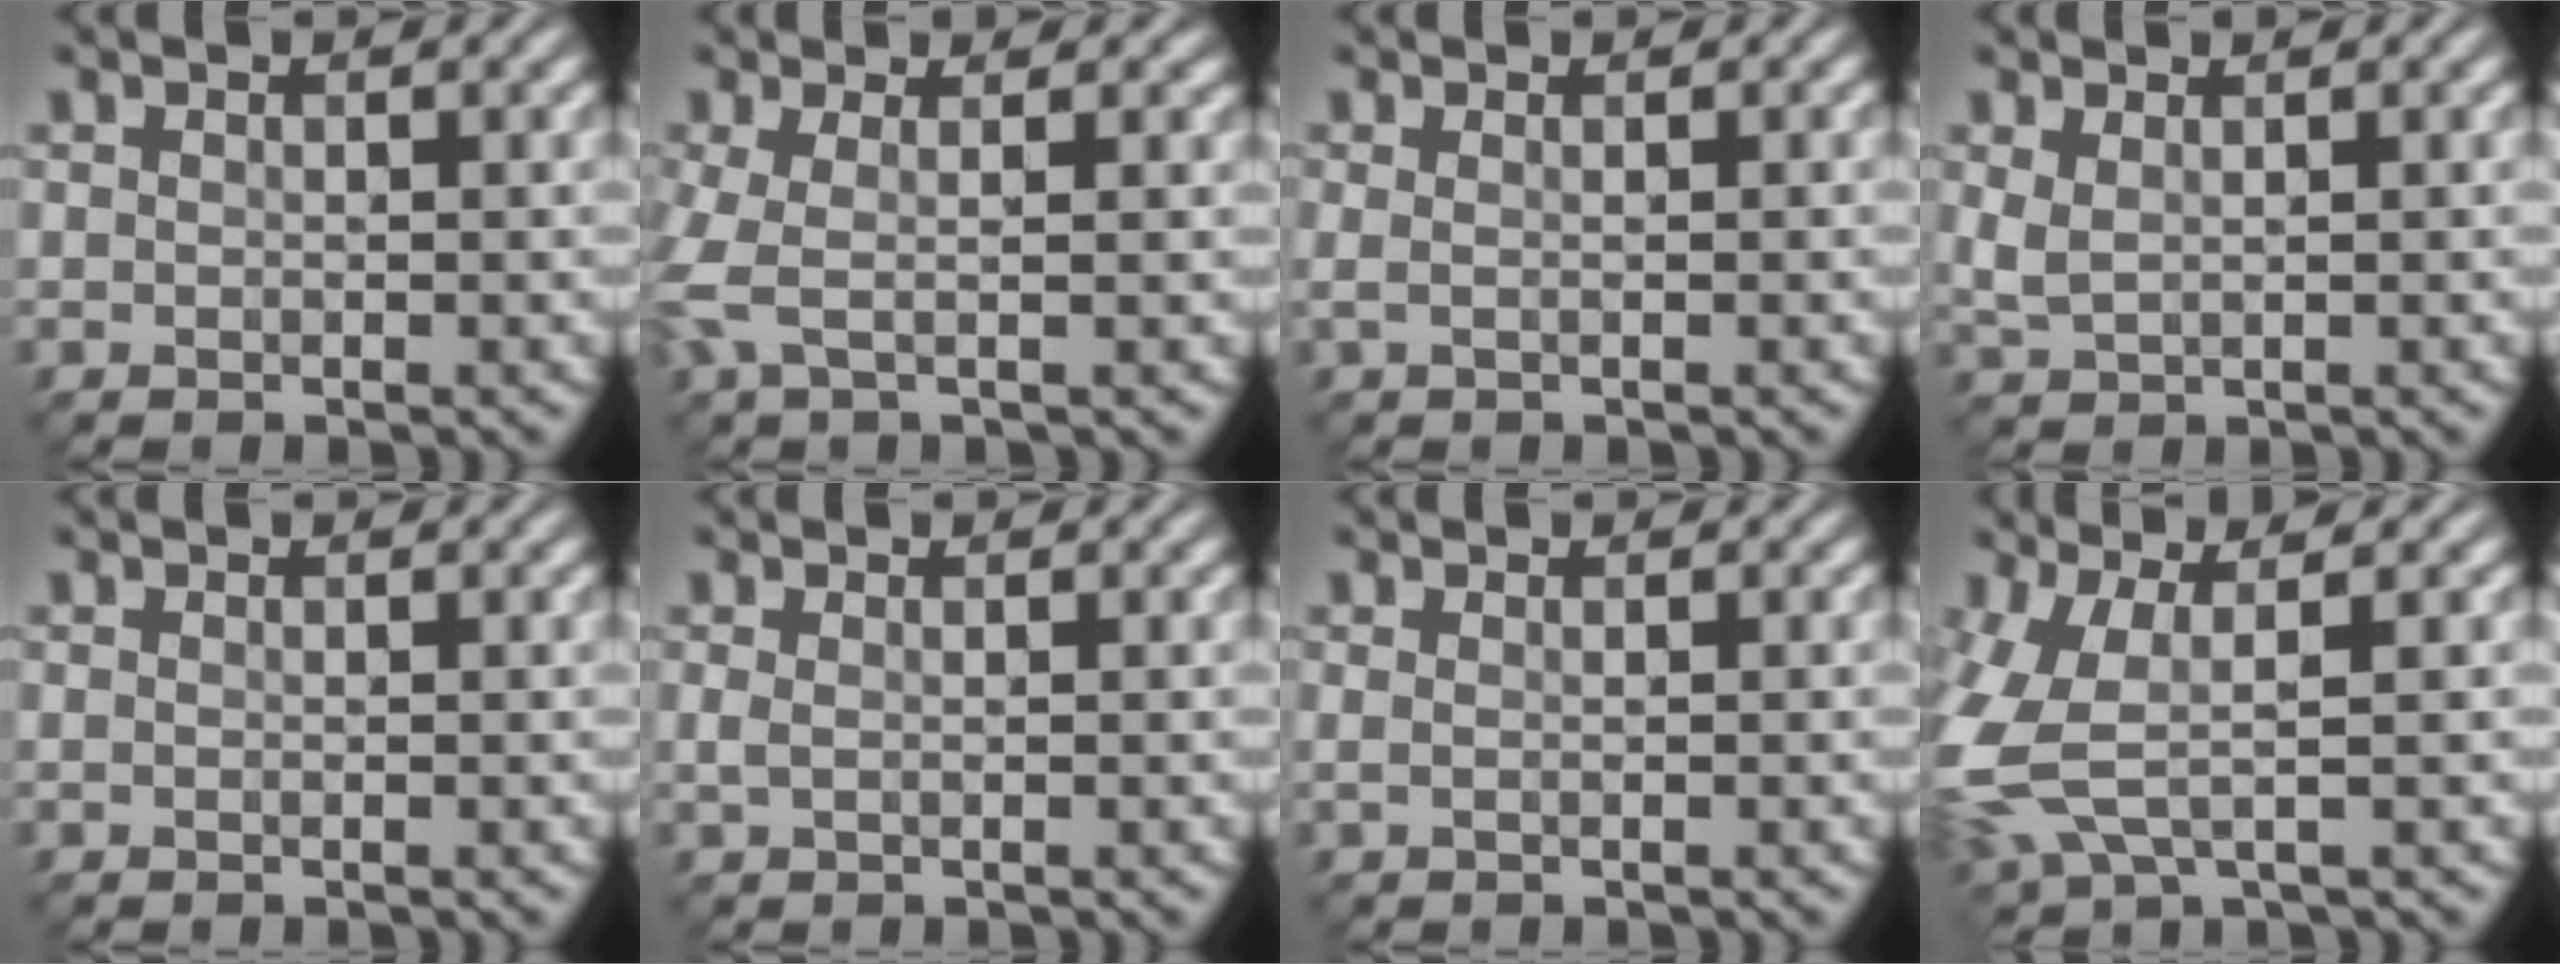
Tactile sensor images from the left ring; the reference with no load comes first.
{"total": 3.1, "force": [-0.1, 0.9, 3.0], "torque": [-0.074, -0.001, -0.011]}
{"total": 1.0, "force": [0.1, 0.3, 1.0], "torque": [-0.016, 0.002, -0.002]}
{"total": 1.5, "force": [0.7, 0.6, 1.1], "torque": [-0.031, -0.001, 0.018]}
{"total": 0.0}
{"total": 0.7, "force": [0.1, 0.2, 0.6], "torque": [-0.016, 0.001, 0.002]}
{"total": 0.7, "force": [0.1, 0.2, 0.7], "torque": [-0.013, -0.002, -0.004]}
{"total": 5.9, "force": [-0.1, 2.5, 5.4], "torque": [-0.160, -0.006, -0.004]}